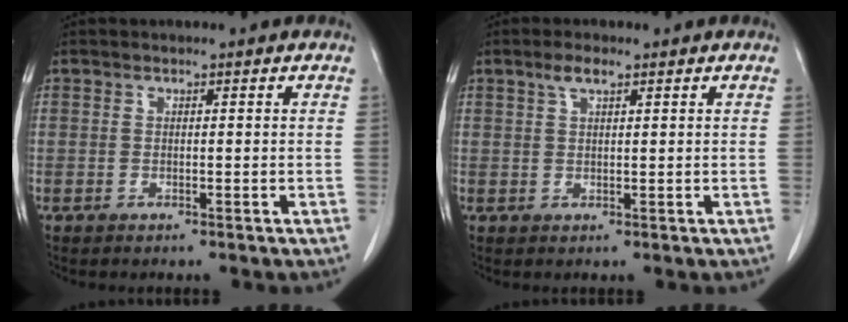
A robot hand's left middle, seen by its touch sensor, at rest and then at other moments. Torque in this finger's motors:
{"motor_torque": [0.36, -0.34, 0.02, 0.03]}